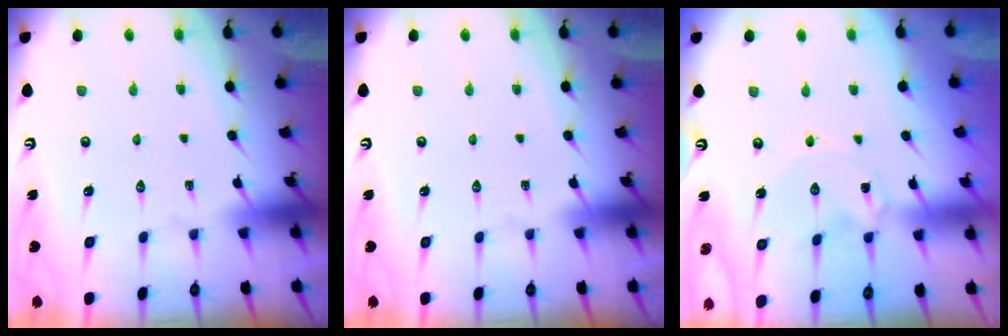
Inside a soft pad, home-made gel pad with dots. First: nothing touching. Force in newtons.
{"total": 0.0}
{"total": 0.0}